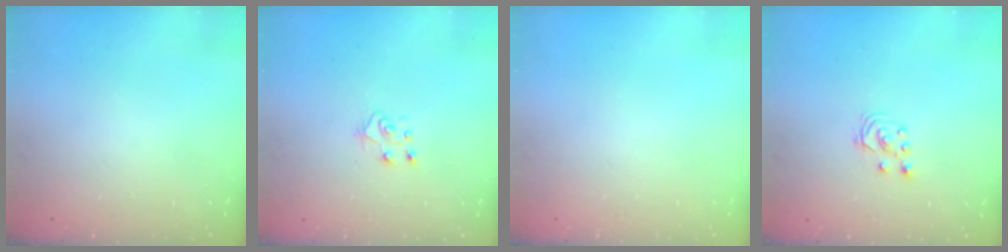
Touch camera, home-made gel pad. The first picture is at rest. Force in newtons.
{"total": 5.6, "press": 5.6, "slide": 0.4}
{"total": 0.0}
{"total": 2.8, "press": 2.7, "slide": 0.7}